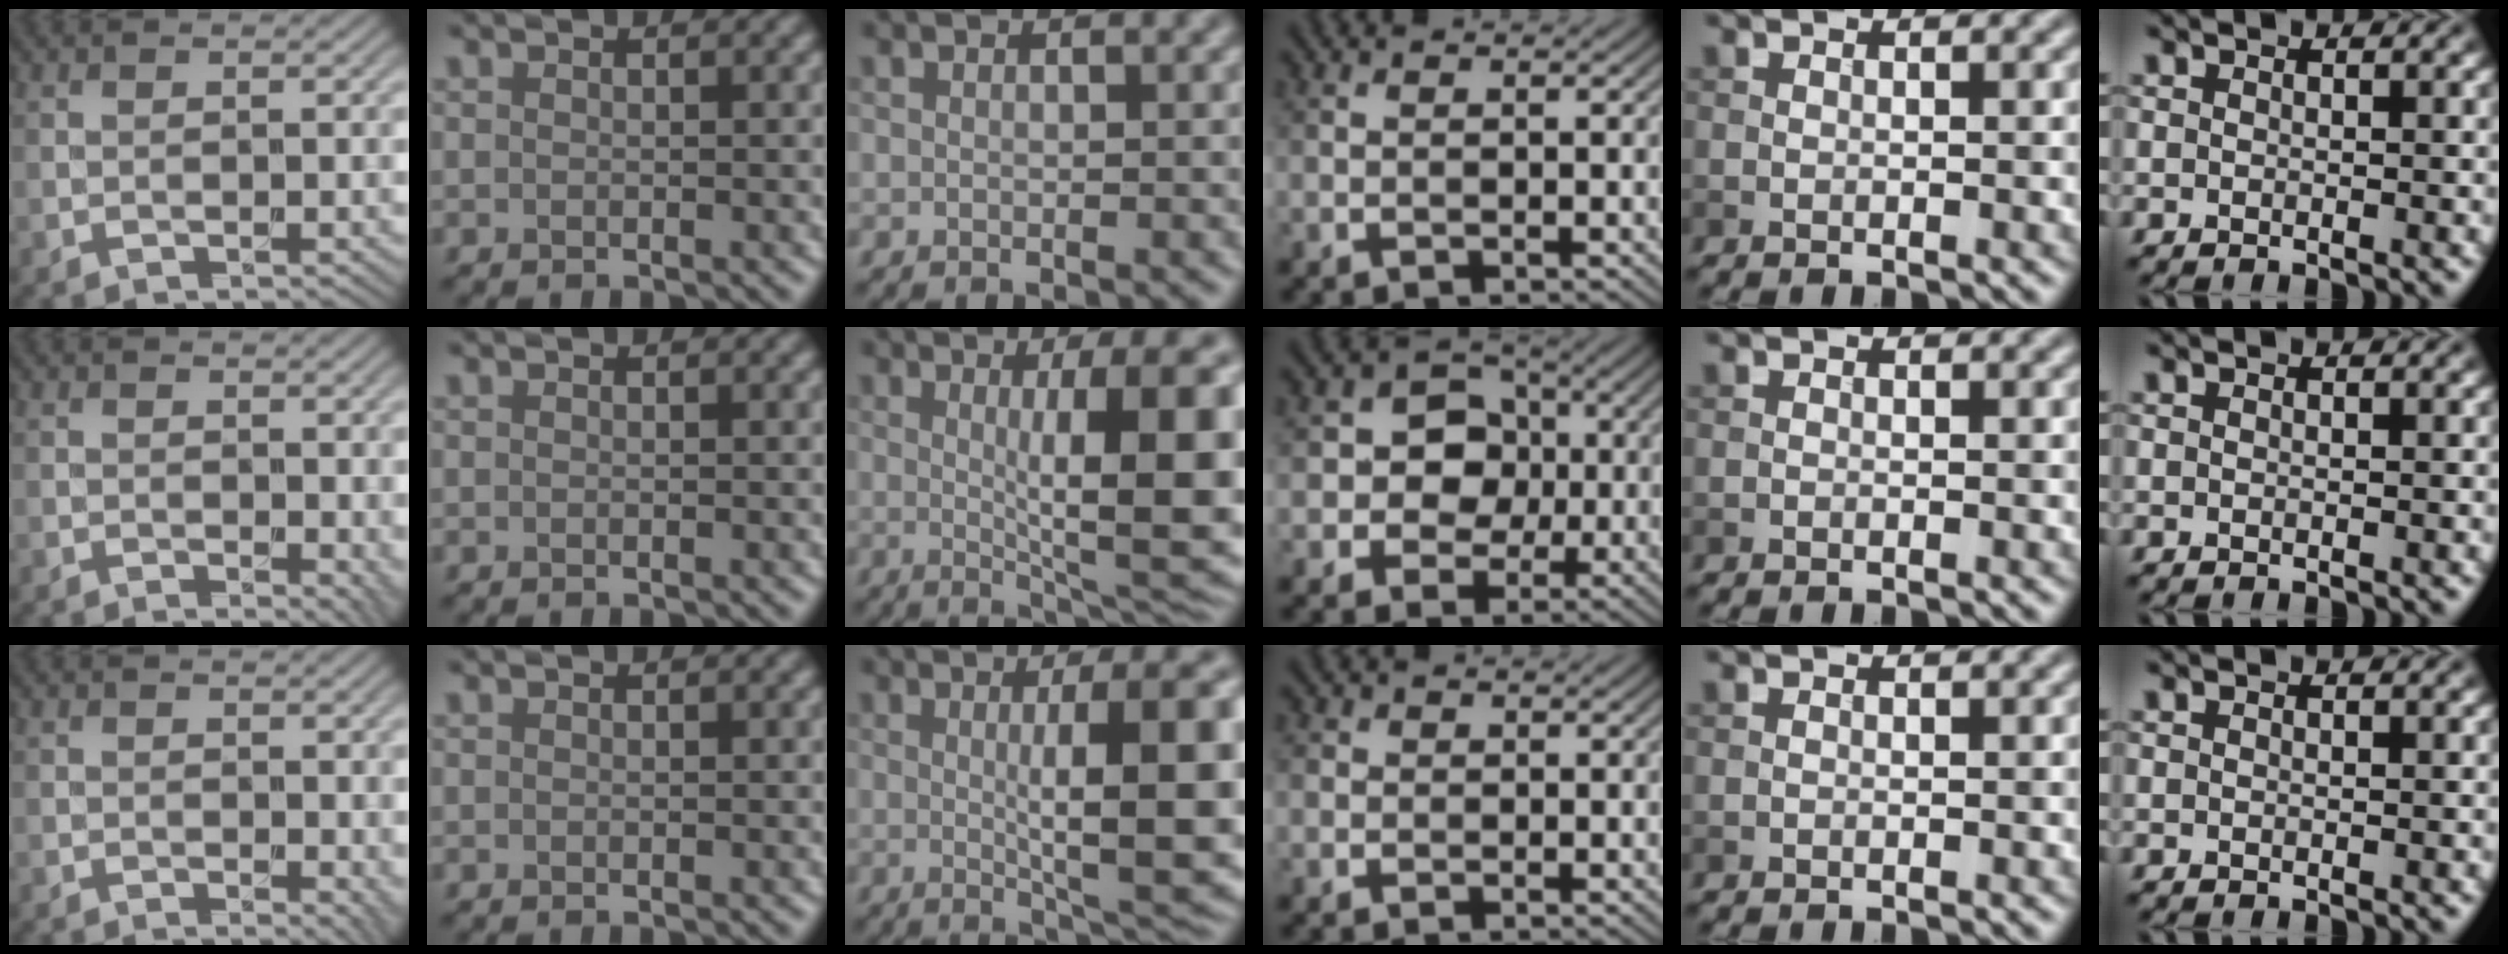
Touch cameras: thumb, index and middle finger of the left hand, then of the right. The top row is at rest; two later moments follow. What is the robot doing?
{"motion": "unscrew", "object": "dispenser bottle"}